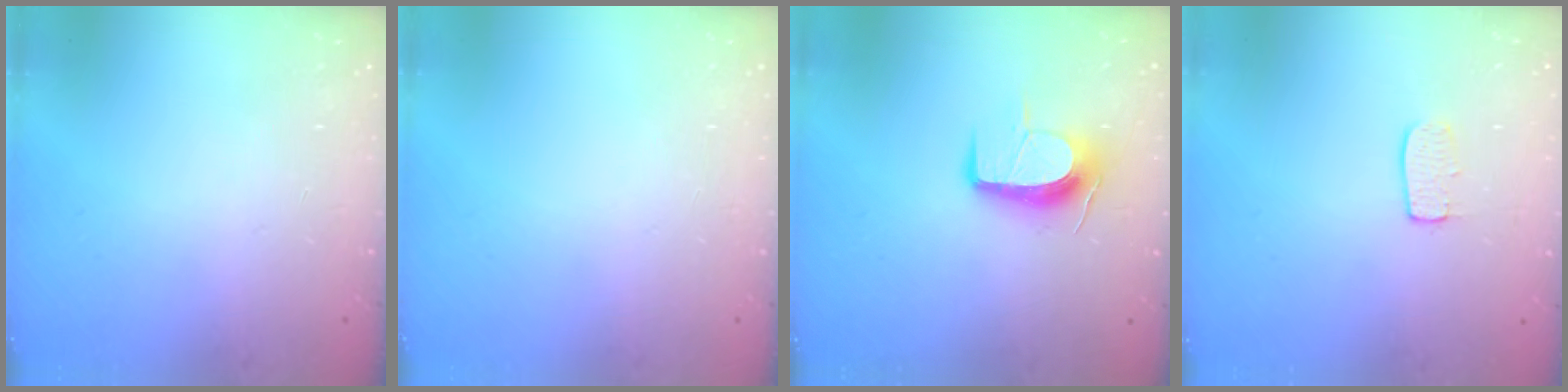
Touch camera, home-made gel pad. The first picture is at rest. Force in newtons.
{"total": 0.0}
{"total": 10.5, "press": 10.5, "slide": 0.9}
{"total": 5.2, "press": 5.2, "slide": 0.3}